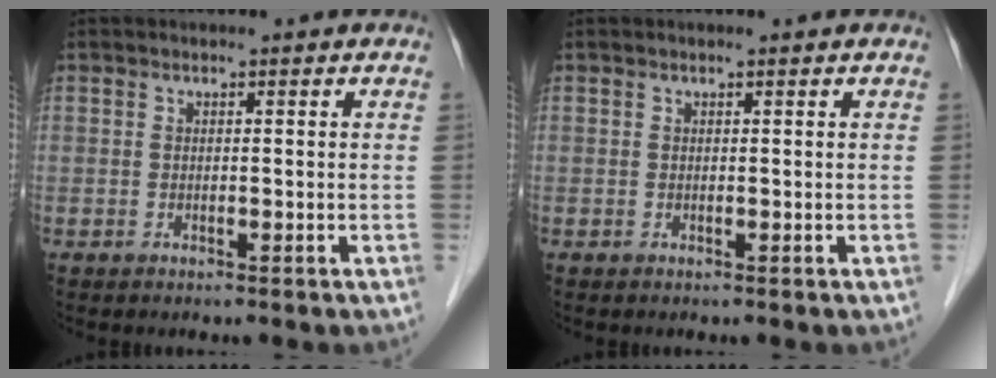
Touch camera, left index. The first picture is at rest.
{"total": 0.0}